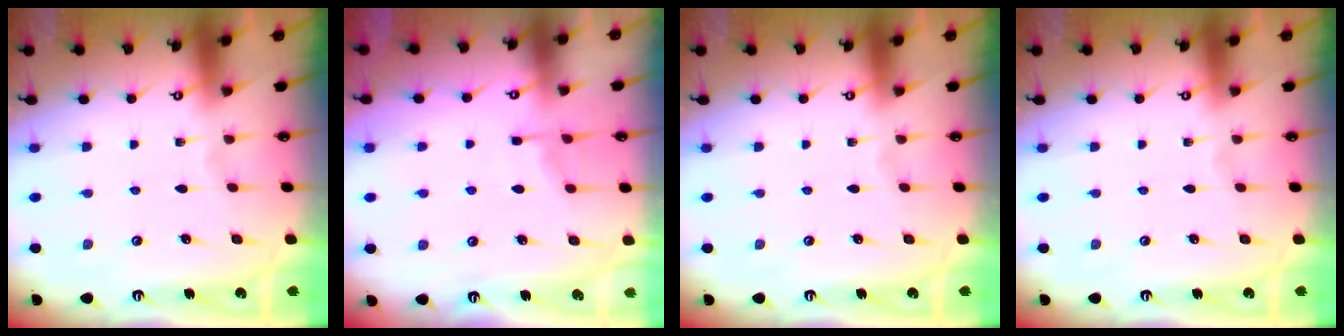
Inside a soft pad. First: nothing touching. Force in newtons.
{"total": 5.3, "press": 5.3, "slide": 0.7}
{"total": 0.0}
{"total": 0.0}